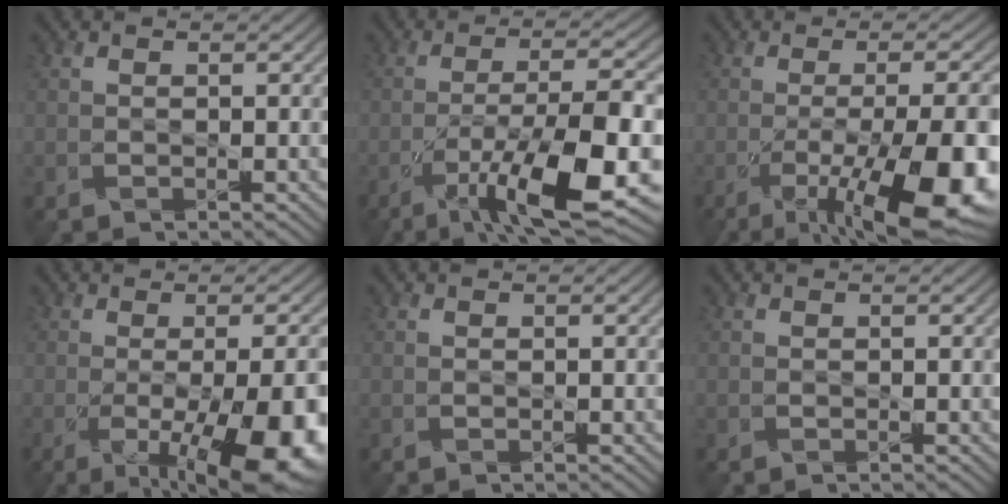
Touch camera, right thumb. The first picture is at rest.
{"total": 13.6, "force": [-6.1, 3.3, 11.7], "torque": [-0.202, -0.008, -0.106]}
{"total": 15.8, "force": [-6.6, 4.3, 13.7], "torque": [-0.197, -0.010, -0.096]}
{"total": 14.1, "force": [-4.5, 4.2, 12.7], "torque": [-0.165, -0.026, -0.051]}
{"total": 0.0}
{"total": 0.0}